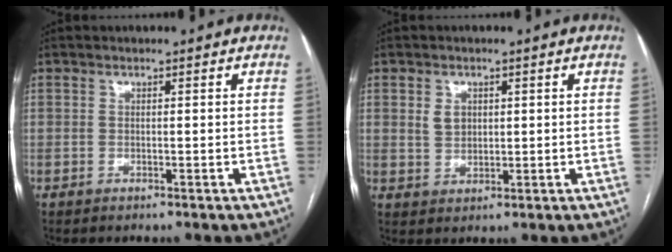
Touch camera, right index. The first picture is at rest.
{"total": 3.1, "force": [1.0, 2.4, 1.7], "torque": [-0.031, 0.005, 0.023]}